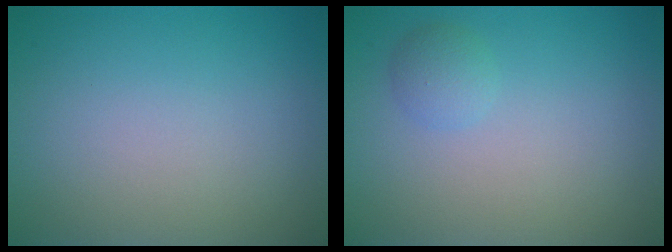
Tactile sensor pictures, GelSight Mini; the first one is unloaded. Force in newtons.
{"total": 1.3, "press": 1.3, "slide": 0.0}